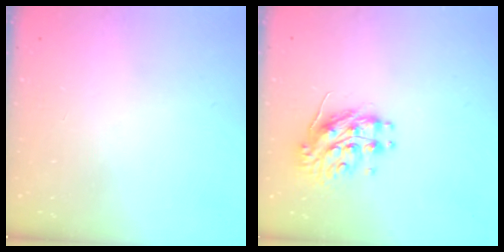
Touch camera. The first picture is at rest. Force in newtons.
{"total": 10.2, "press": 10.2, "slide": 0.8}